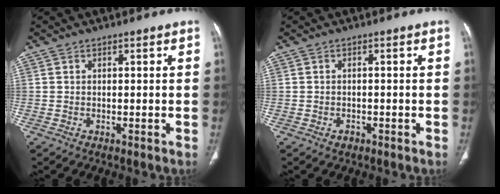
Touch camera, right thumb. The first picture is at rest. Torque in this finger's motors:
{"motor_torque": [-0.26, 0.01, -0.33, 0.15, -0.02]}